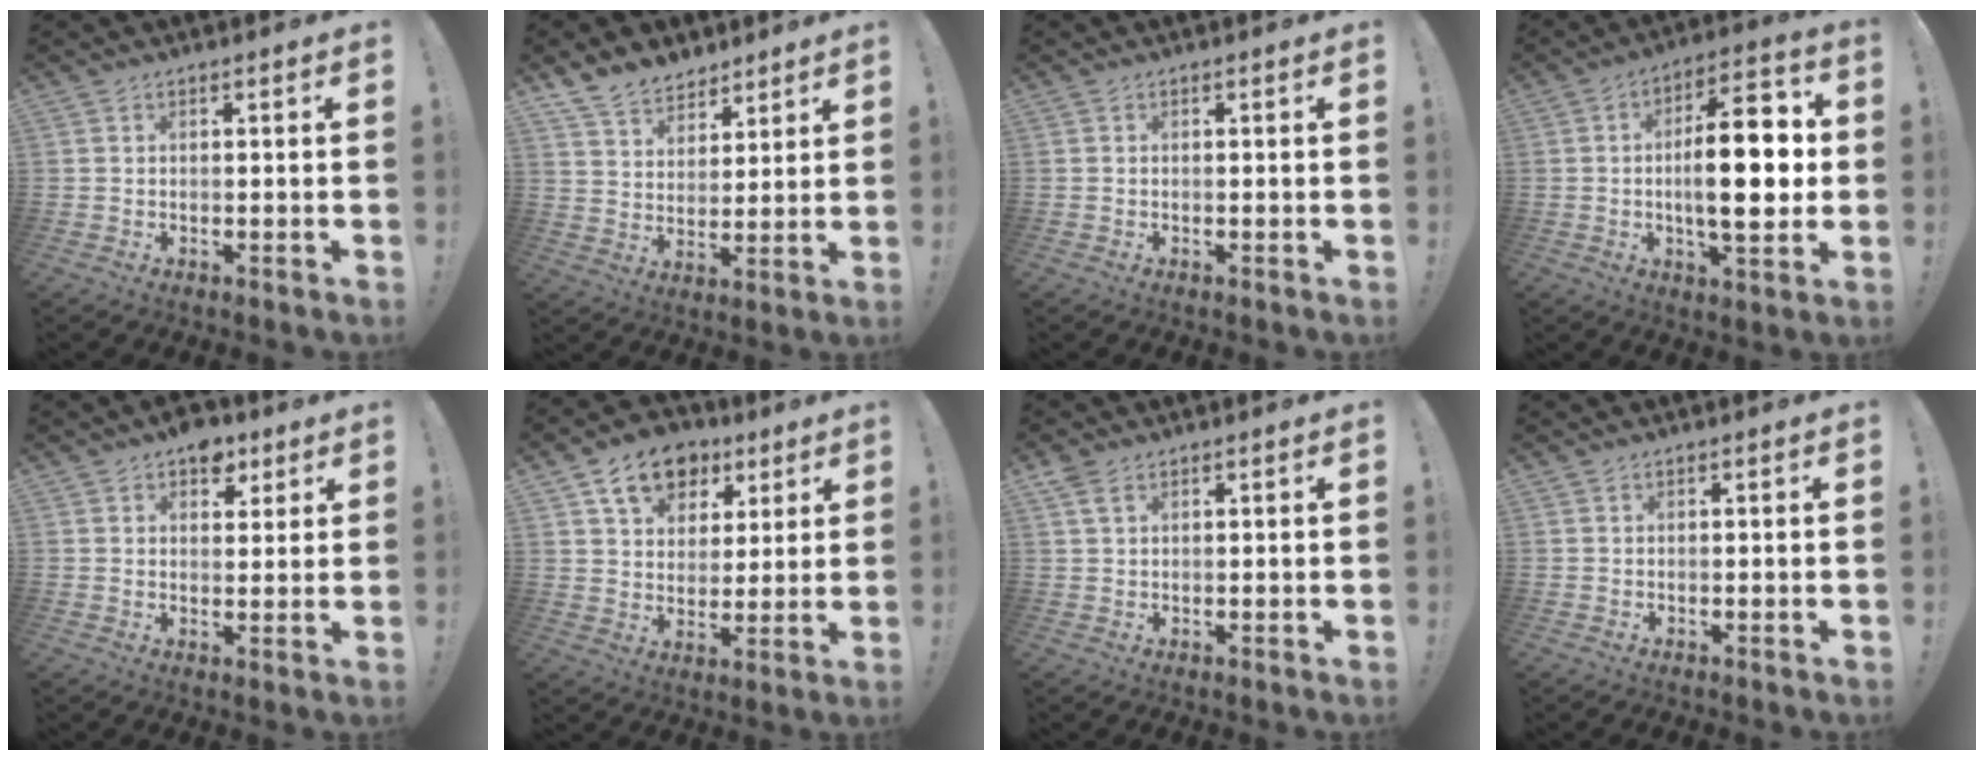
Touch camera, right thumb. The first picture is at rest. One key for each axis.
{"total": 9.9, "fx": 7.8, "fy": 5.7, "fz": 1.9, "tx": -0.049, "ty": -0.055, "tz": 0.158}
{"total": 0.0}
{"total": 19.2, "fx": -0.5, "fy": 7.1, "fz": 17.8, "tx": -0.276, "ty": 0.003, "tz": -0.014}
{"total": 7.6, "fx": 4.6, "fy": 5.1, "fz": 3.2, "tx": -0.031, "ty": -0.022, "tz": 0.084}
{"total": 13.8, "fx": 7.5, "fy": 9.6, "fz": 6.4, "tx": -0.092, "ty": -0.033, "tz": 0.140}
{"total": 3.1, "fx": 1.9, "fy": 1.5, "fz": 1.9, "tx": -0.027, "ty": -0.007, "tz": 0.033}
{"total": 0.0}